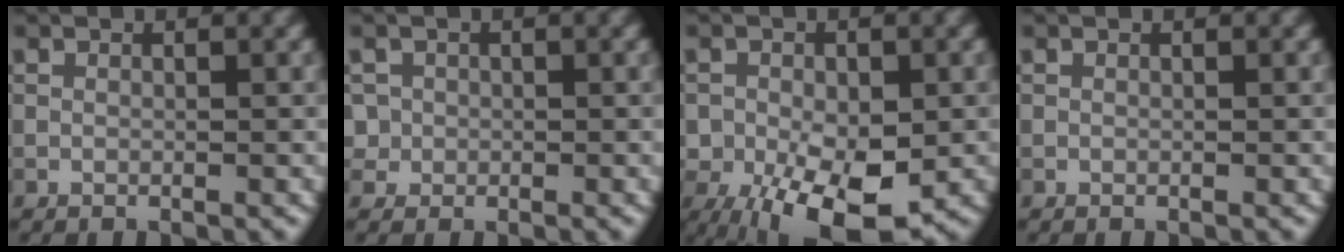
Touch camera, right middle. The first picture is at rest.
{"total": 1.6, "force": [0.1, 1.6, 0.2], "torque": [0.002, -0.003, 0.009]}
{"total": 10.9, "force": [-4.5, 5.9, 7.9], "torque": [-0.131, -0.039, -0.059]}
{"total": 0.0}